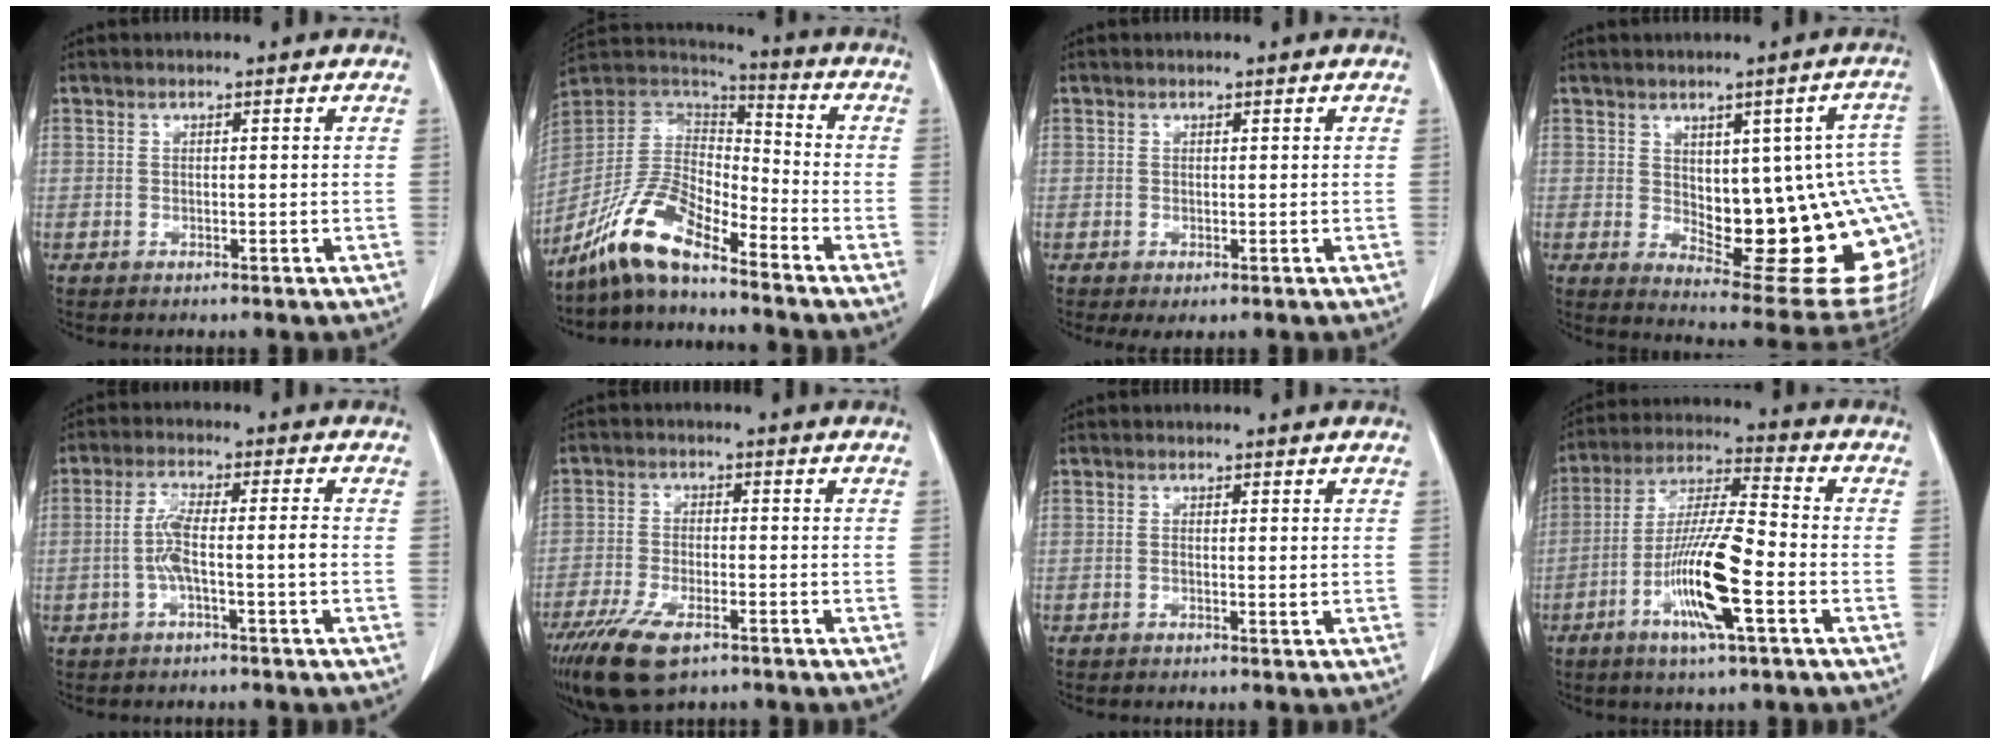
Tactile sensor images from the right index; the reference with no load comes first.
{"total": 12.2, "force": [-9.3, 3.0, 7.3], "torque": [-0.155, 0.015, -0.182]}
{"total": 1.0, "force": [0.0, 0.8, 0.6], "torque": [-0.010, -0.001, 0.003]}
{"total": 21.0, "force": [-0.8, 6.6, 19.9], "torque": [-0.168, 0.014, 0.020]}
{"total": 5.1, "force": [-1.2, 0.2, 5.0], "torque": [-0.100, 0.015, -0.018]}
{"total": 9.8, "force": [-6.4, 3.5, 6.6], "torque": [-0.126, -0.017, -0.112]}
{"total": 0.7, "force": [0.1, 0.1, 0.6], "torque": [-0.006, 0.000, 0.005]}
{"total": 13.3, "force": [-4.6, 1.1, 12.5], "torque": [-0.241, -0.008, -0.086]}